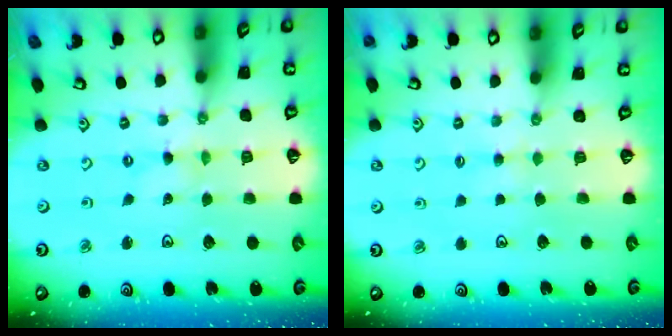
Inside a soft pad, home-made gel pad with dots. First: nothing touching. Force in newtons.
{"total": 2.3, "press": 2.3, "slide": 0.4}